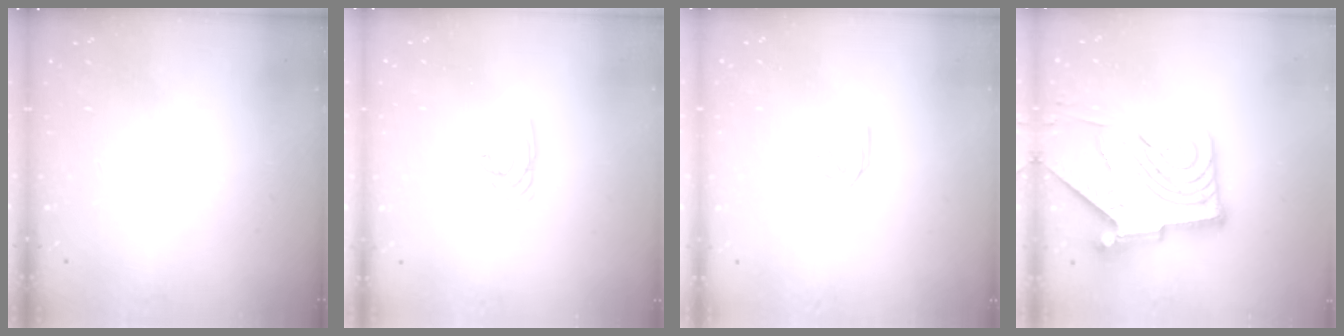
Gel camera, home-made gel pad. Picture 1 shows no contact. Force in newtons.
{"total": 2.7, "press": 2.7, "slide": 0.1}
{"total": 2.1, "press": 2.0, "slide": 0.5}
{"total": 15.2, "press": 15.1, "slide": 1.5}